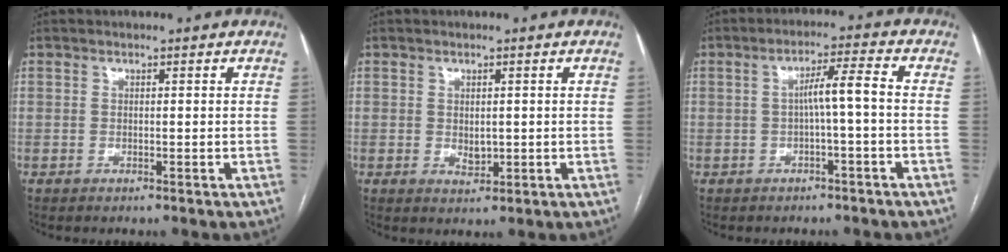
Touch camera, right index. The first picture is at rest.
{"total": 2.2, "force": [0.0, 1.4, 1.6], "torque": [-0.027, -0.005, 0.006]}
{"total": 4.7, "force": [-0.6, -0.1, 4.7], "torque": [-0.076, 0.018, -0.007]}